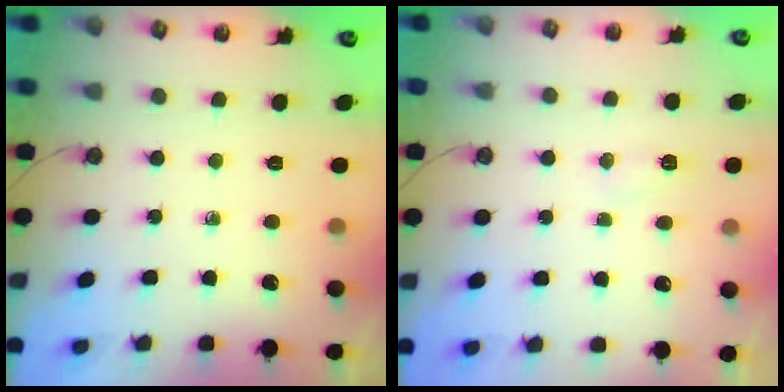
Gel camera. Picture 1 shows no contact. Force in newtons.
{"total": 4.6, "press": 4.6, "slide": 0.5}